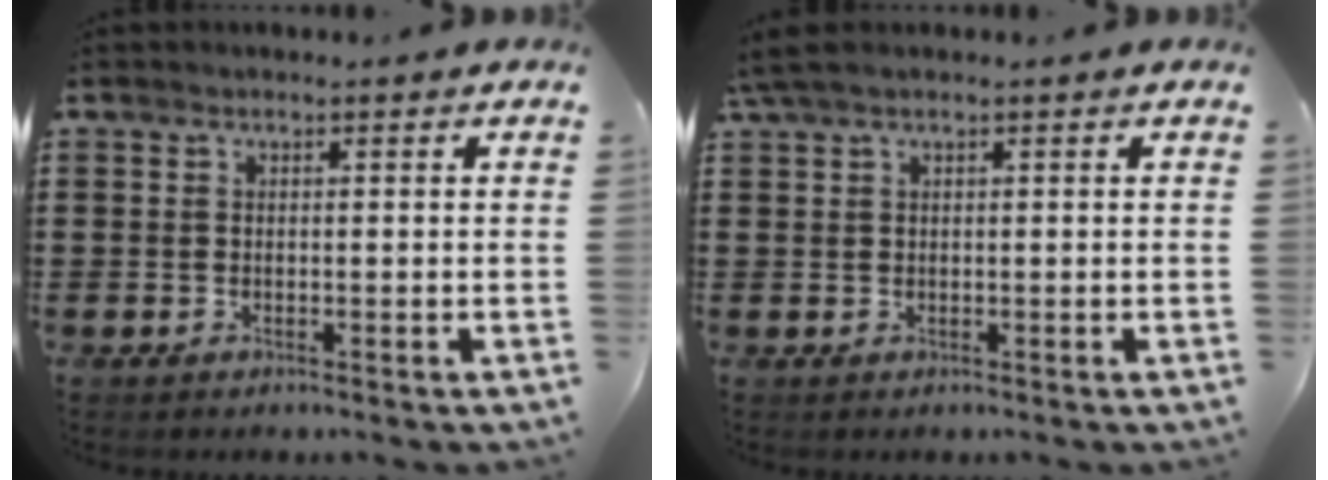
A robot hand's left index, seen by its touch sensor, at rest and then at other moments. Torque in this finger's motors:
{"motor_torque": [0.54, -0.60, 0.45, 0.20]}